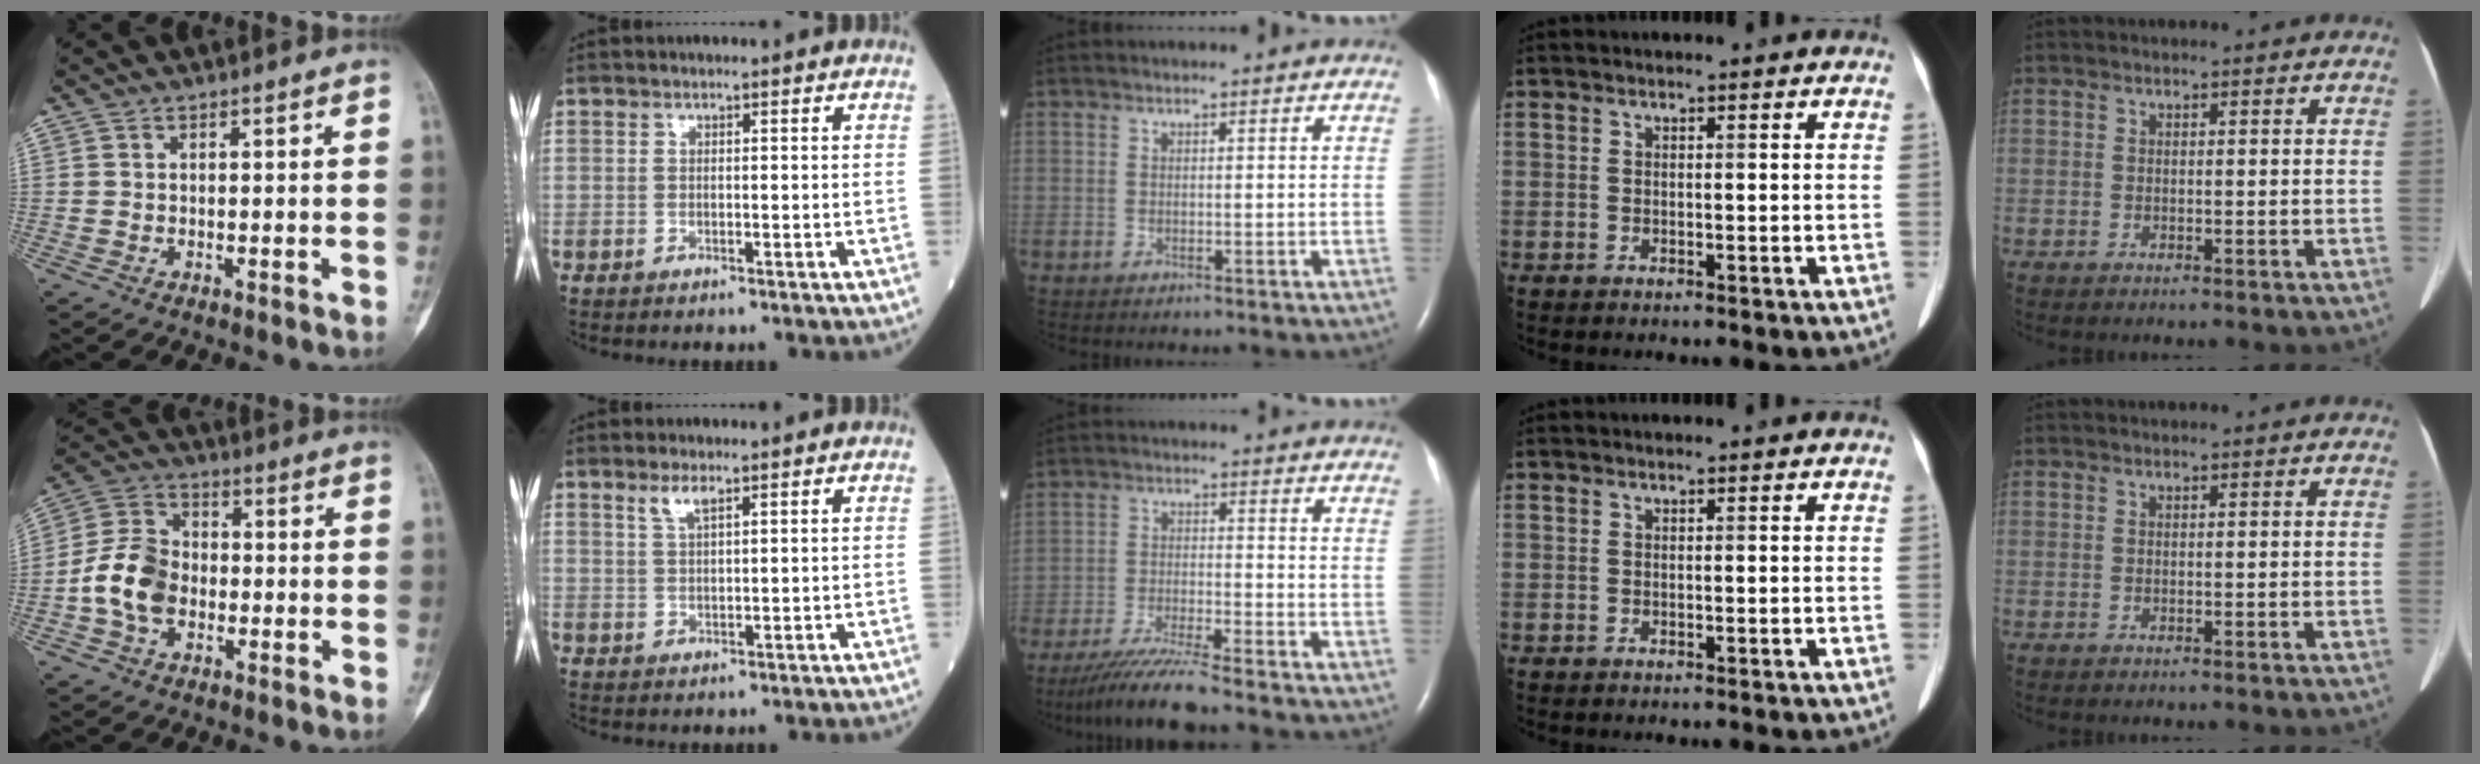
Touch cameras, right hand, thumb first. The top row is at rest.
{"thumb": {"total": 10.3, "force": [-2.3, 7.5, 6.7], "torque": [-0.117, 0.029, -0.053]}, "index": {"total": 2.5, "force": [1.8, 0.3, 1.7], "torque": [-0.039, 0.002, 0.041]}, "middle": {"total": 8.1, "force": [-7.1, -0.8, 3.9], "torque": [-0.071, -0.029, -0.129]}}